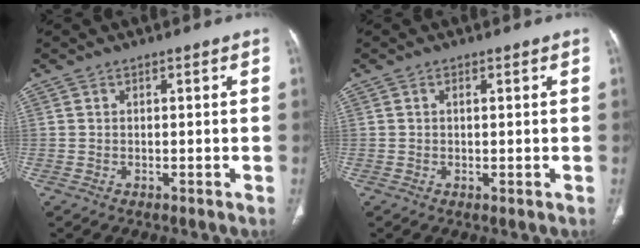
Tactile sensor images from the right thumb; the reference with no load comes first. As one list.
[{"total": 1.1, "force": [0.2, 0.3, 1.0], "torque": [-0.022, -0.003, 0.004]}]